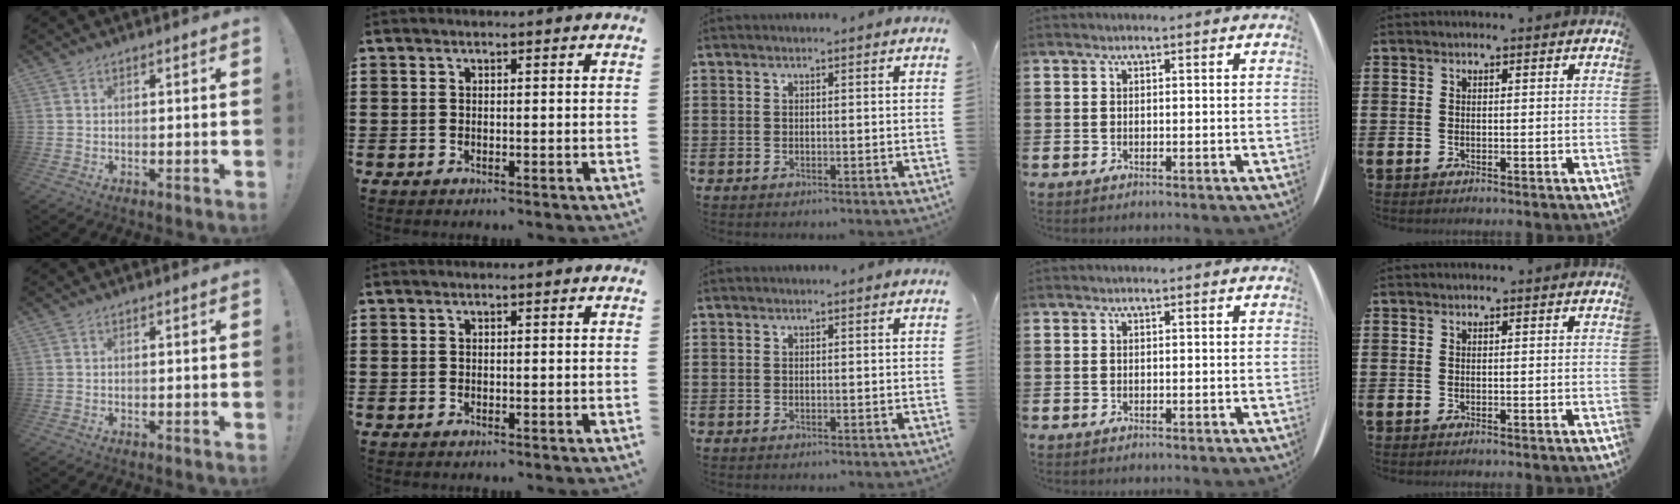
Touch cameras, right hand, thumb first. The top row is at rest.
{}